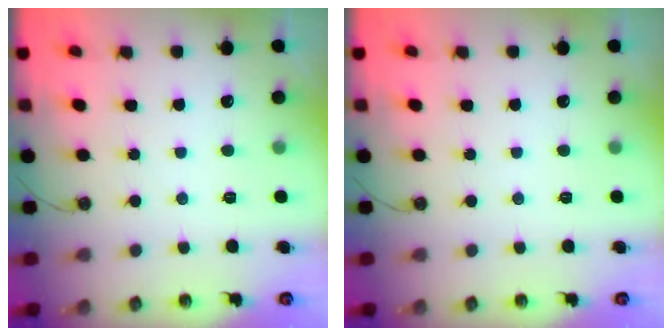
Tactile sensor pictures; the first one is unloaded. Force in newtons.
{"total": 0.0}